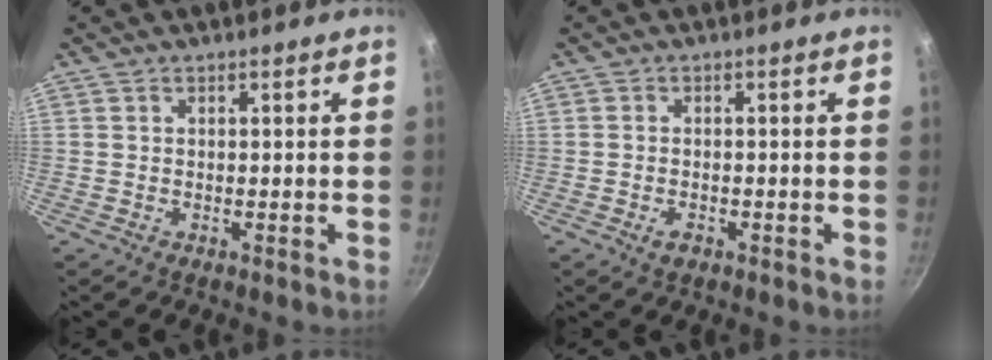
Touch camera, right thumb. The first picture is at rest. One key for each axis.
{"total": 2.1, "fx": -1.0, "fy": 1.2, "fz": 1.4, "tx": -0.025, "ty": 0.005, "tz": -0.020}